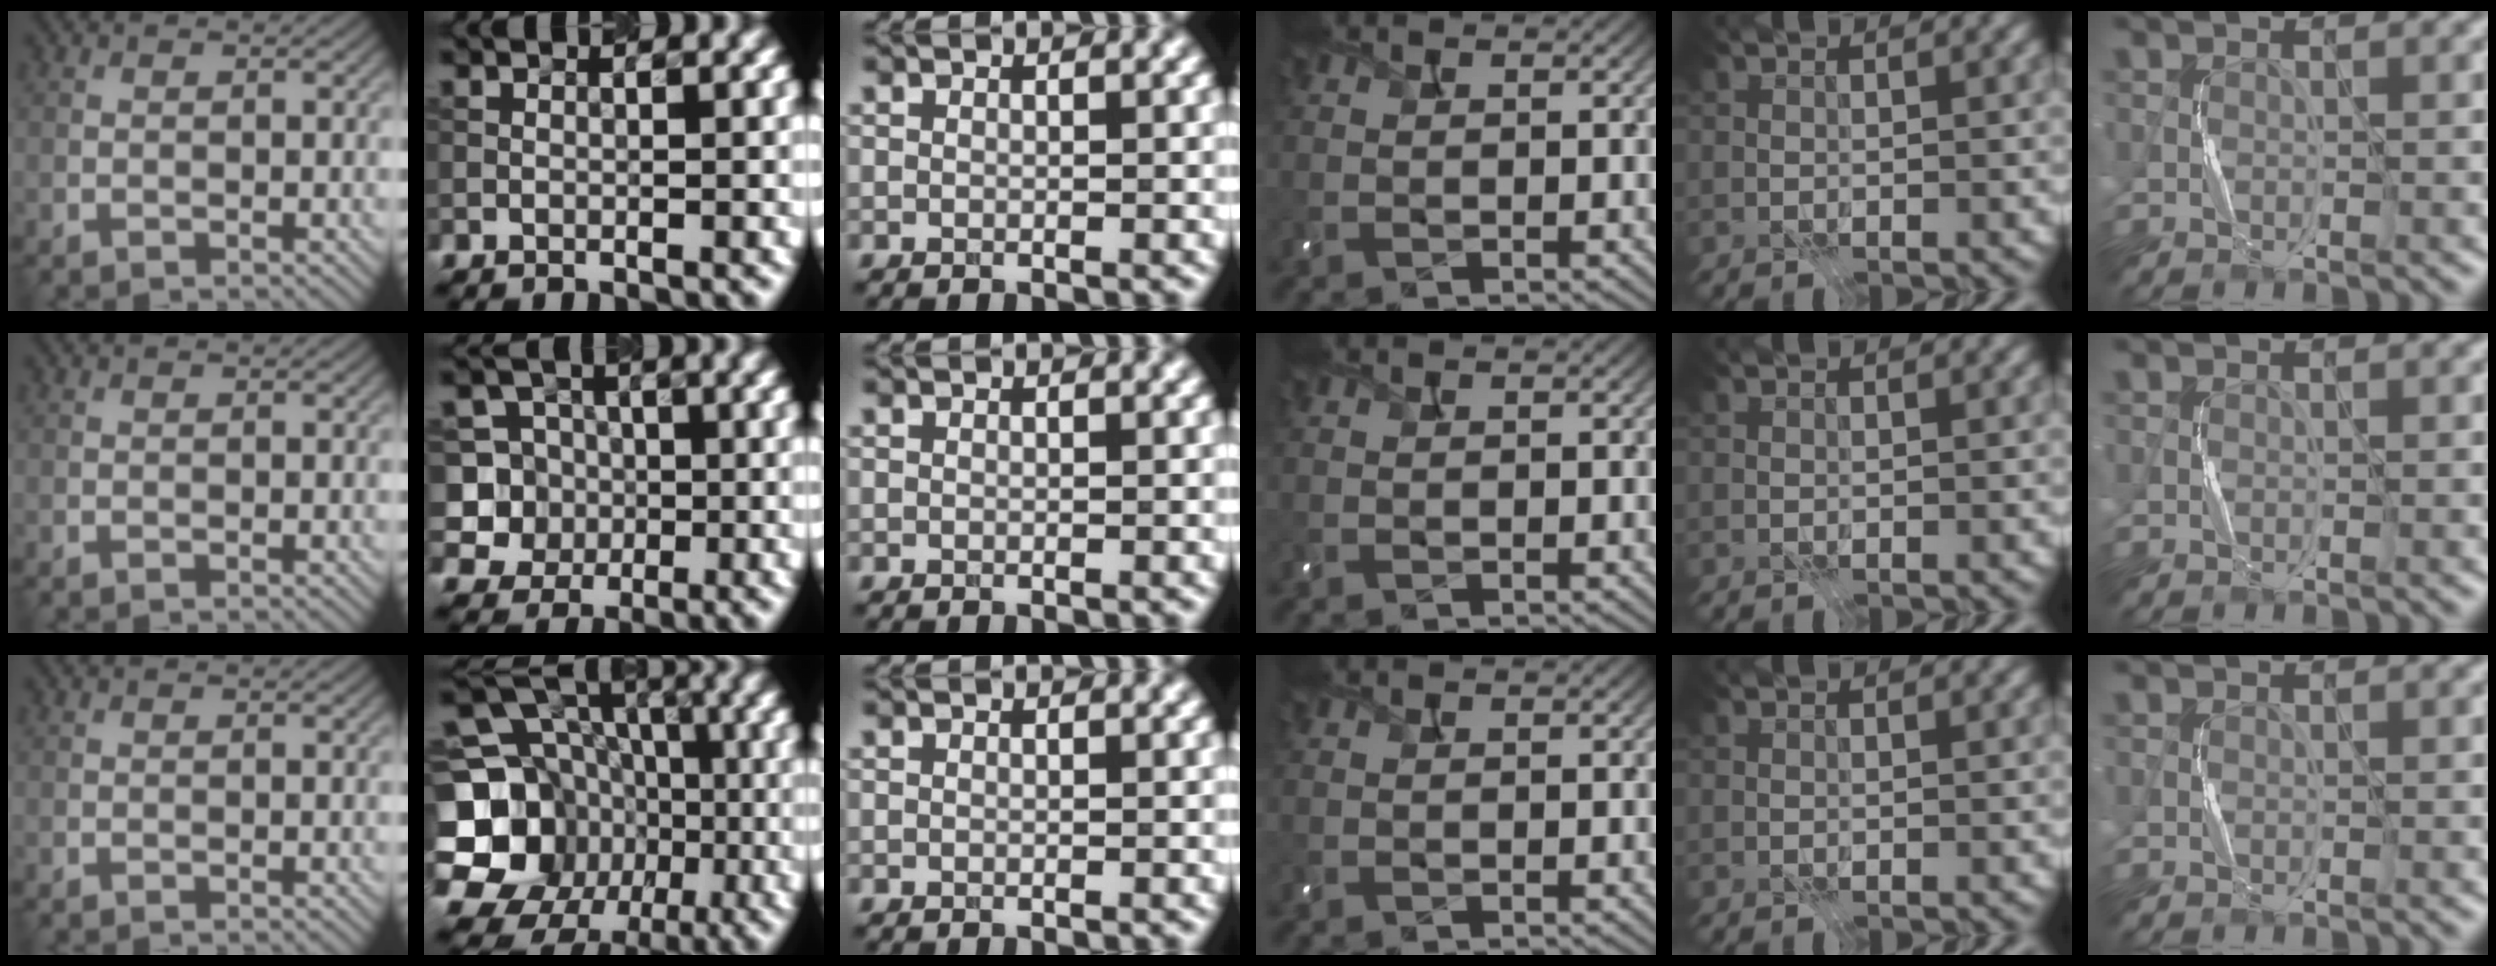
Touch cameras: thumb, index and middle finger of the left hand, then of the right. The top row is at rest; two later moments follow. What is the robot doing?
{"motion": "press", "object": "camera"}